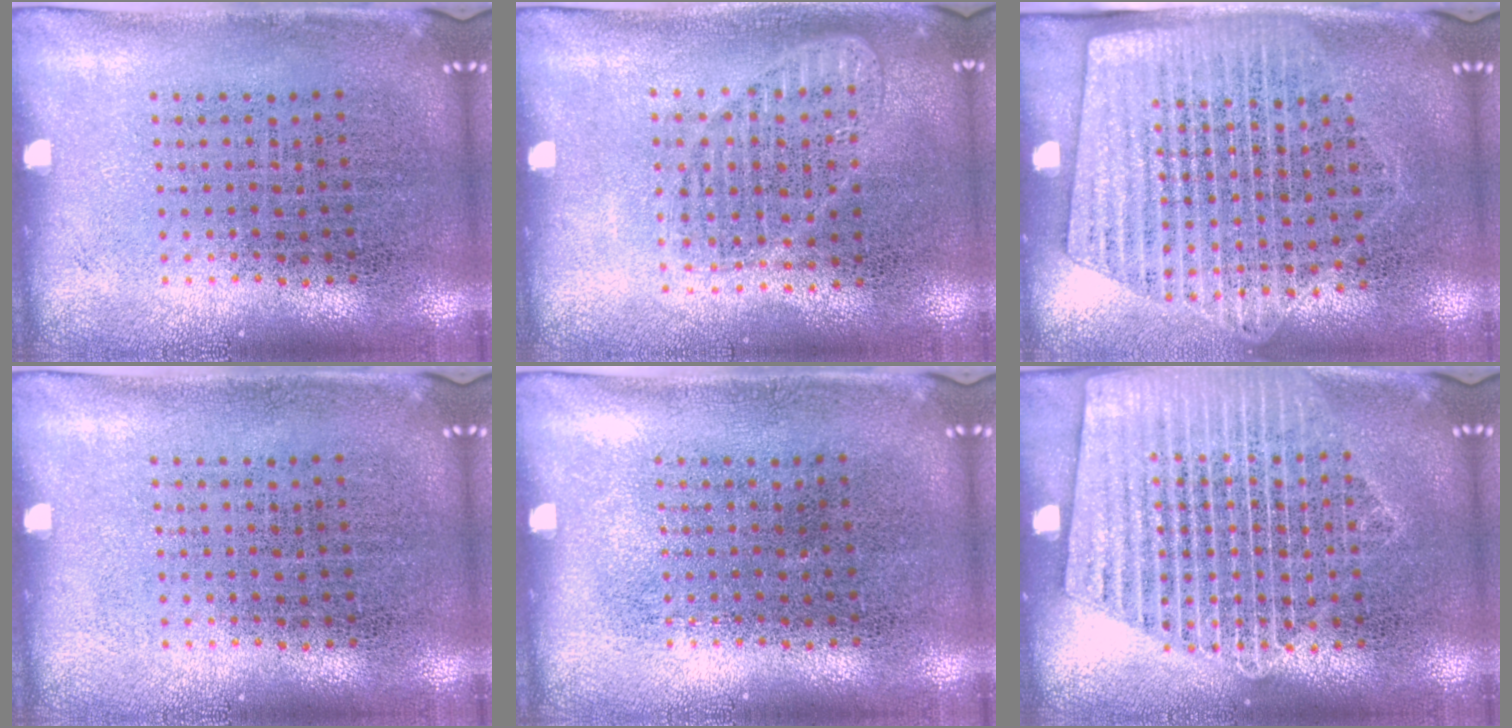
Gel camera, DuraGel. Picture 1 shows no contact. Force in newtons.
{"total": 1.3, "press": 1.2, "slide": 0.3}
{"total": 1.7, "press": 1.5, "slide": 0.8}
{"total": 0.0}
{"total": 0.0}
{"total": 3.5, "press": 3.5, "slide": 0.4}